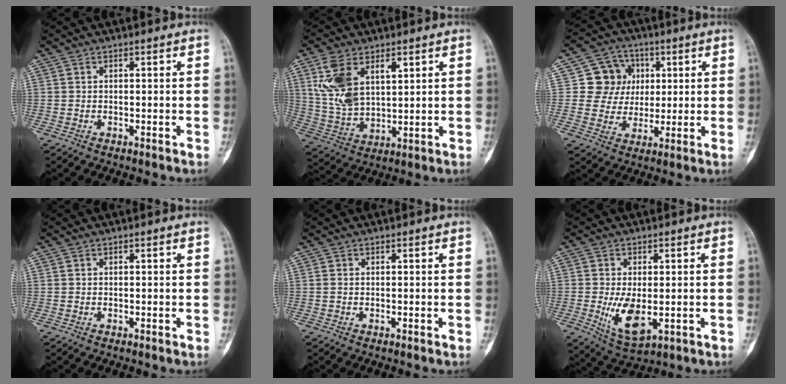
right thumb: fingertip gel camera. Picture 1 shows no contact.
{"total": 12.2, "force": [4.8, 7.0, 8.7], "torque": [-0.166, -0.012, 0.107]}
{"total": 9.4, "force": [2.3, 8.8, 2.3], "torque": [0.010, 0.003, 0.036]}
{"total": 0.0}
{"total": 0.0}
{"total": 8.1, "force": [-1.3, 4.0, 6.9], "torque": [-0.119, -0.018, -0.012]}